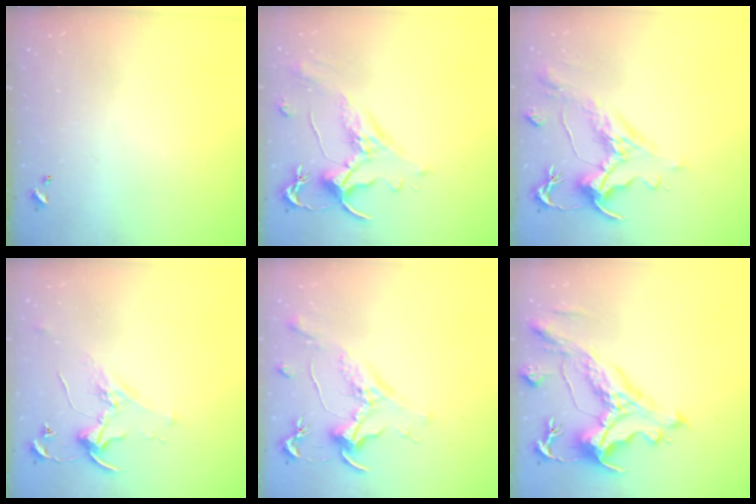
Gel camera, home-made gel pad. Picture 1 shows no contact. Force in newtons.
{"total": 1.6, "press": 1.1, "slide": 1.2}
{"total": 1.6, "press": 0.7, "slide": 1.4}
{"total": 2.1, "press": 2.1, "slide": 0.1}
{"total": 1.6, "press": 1.4, "slide": 0.7}
{"total": 5.0, "press": 4.7, "slide": 1.8}